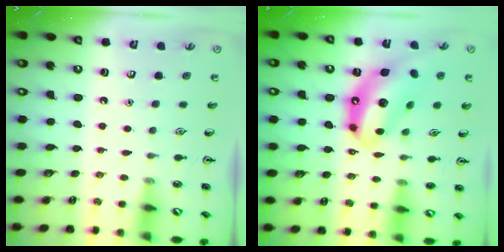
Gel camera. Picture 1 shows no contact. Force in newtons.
{"total": 14.9, "press": 14.1, "slide": 4.7}